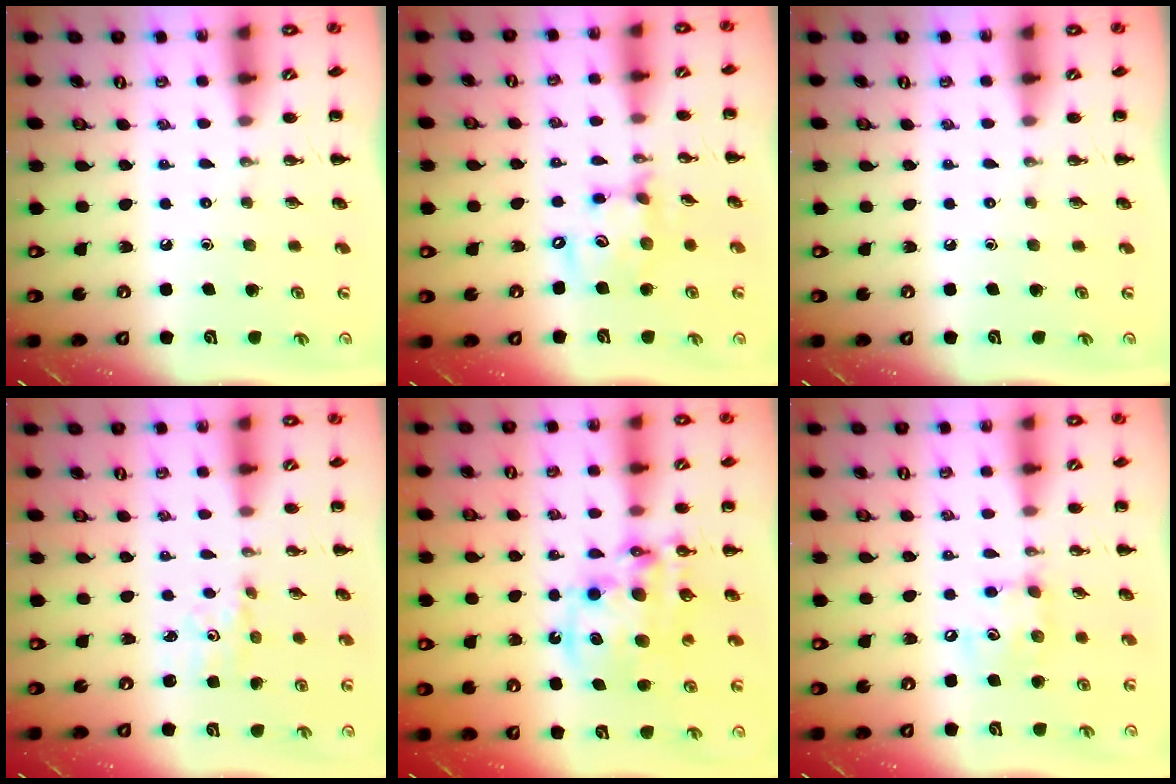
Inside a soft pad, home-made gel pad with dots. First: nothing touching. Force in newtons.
{"total": 12.0, "press": 11.7, "slide": 2.8}
{"total": 0.0}
{"total": 2.0, "press": 1.9, "slide": 0.7}
{"total": 13.5, "press": 13.2, "slide": 3.1}
{"total": 7.1, "press": 7.1, "slide": 0.7}